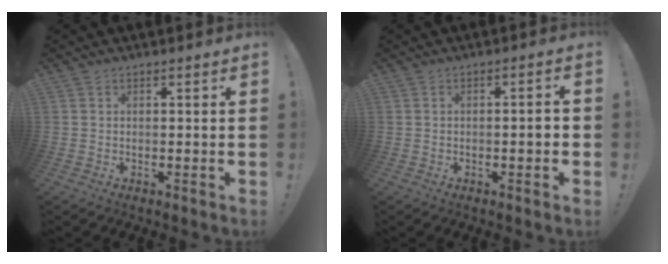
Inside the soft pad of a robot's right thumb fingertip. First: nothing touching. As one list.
[{"total": 2.6, "force": [-0.7, 0.4, 2.4], "torque": [-0.041, 0.006, -0.013]}]